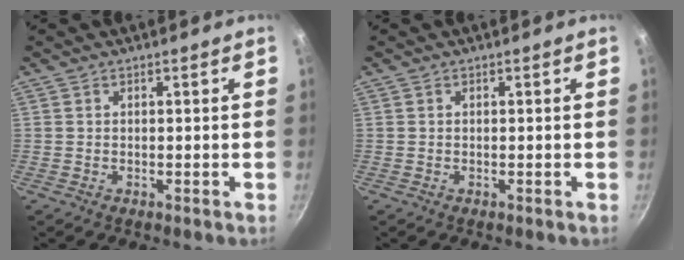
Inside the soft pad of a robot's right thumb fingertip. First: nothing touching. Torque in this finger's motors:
{"motor_torque": [-0.27, 0.09, -0.12, 0.17, -0.10]}